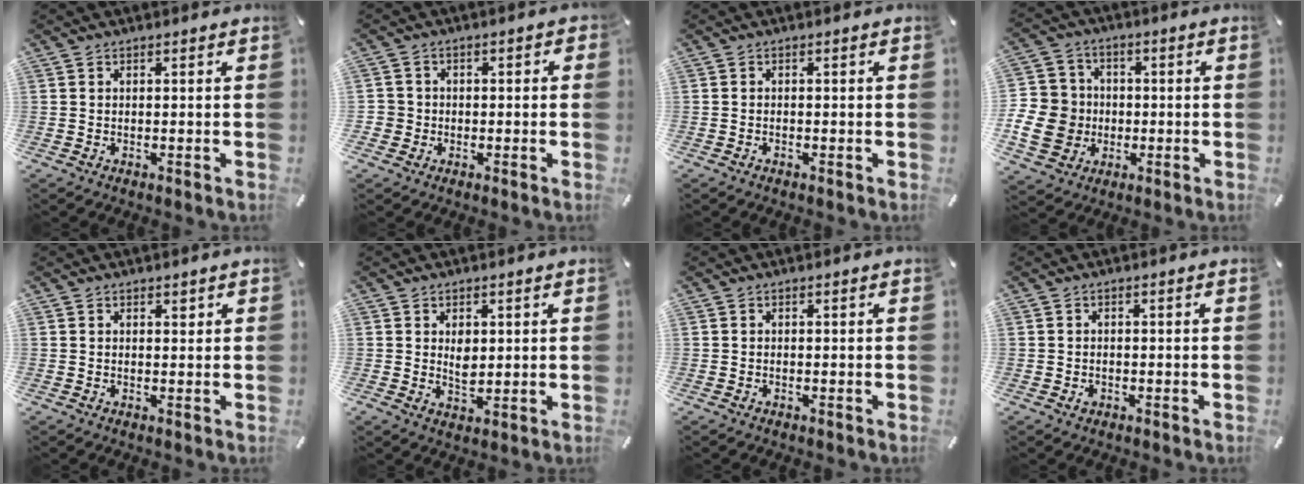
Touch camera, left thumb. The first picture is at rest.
{"total": 3.8, "force": [-1.2, 3.5, 0.5], "torque": [-0.012, 0.014, -0.023]}
{"total": 0.6, "force": [-0.5, 0.2, 0.4], "torque": [-0.009, -0.001, -0.008]}
{"total": 11.0, "force": [-1.5, 10.3, 3.4], "torque": [-0.092, 0.014, -0.024]}
{"total": 1.1, "force": [0.6, 0.8, 0.5], "torque": [-0.001, -0.002, 0.009]}
{"total": 3.9, "force": [1.0, 2.5, 2.8], "torque": [-0.042, -0.004, 0.015]}
{"total": 0.0}
{"total": 1.0, "force": [-0.4, 0.8, 0.4], "torque": [-0.007, 0.002, -0.008]}